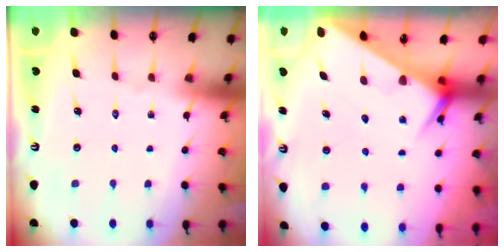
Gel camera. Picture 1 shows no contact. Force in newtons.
{"total": 5.7, "press": 5.7, "slide": 0.5}